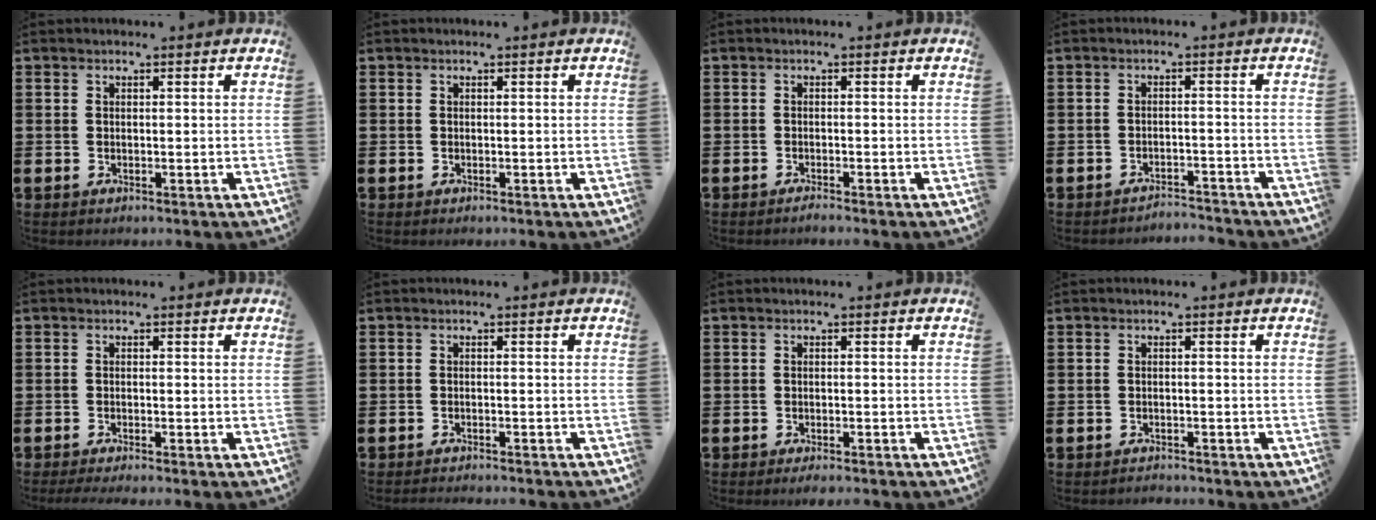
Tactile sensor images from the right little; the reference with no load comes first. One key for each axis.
{"total": 0.0}
{"total": 0.7, "fx": -0.7, "fy": 0.0, "fz": 0.3, "tx": -0.007, "ty": -0.003, "tz": -0.013}
{"total": 2.2, "fx": -2.2, "fy": -0.1, "fz": -0.1, "tx": -0.004, "ty": 0.003, "tz": -0.049}
{"total": 0.9, "fx": -0.7, "fy": 0.0, "fz": 0.7, "tx": -0.008, "ty": -0.001, "tz": -0.014}
{"total": 1.0, "fx": -1.0, "fy": -0.2, "fz": 0.0, "tx": 0.000, "ty": 0.001, "tz": -0.020}
{"total": 1.0, "fx": -0.9, "fy": 0.0, "fz": 0.4, "tx": -0.008, "ty": -0.003, "tz": -0.017}
{"total": 0.9, "fx": -0.9, "fy": 0.0, "fz": -0.1, "tx": -0.001, "ty": 0.001, "tz": -0.019}